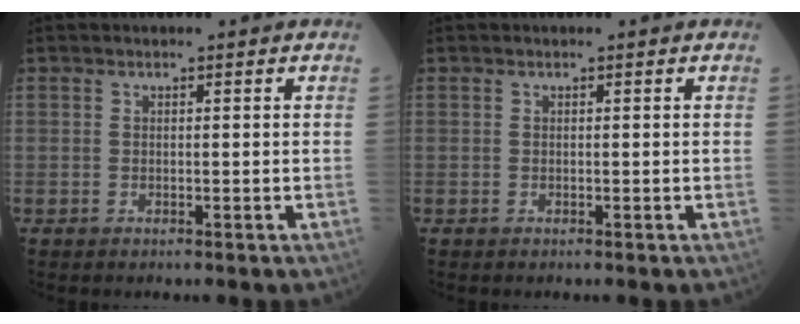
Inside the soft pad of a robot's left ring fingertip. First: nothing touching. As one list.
[{"total": 0.0}]